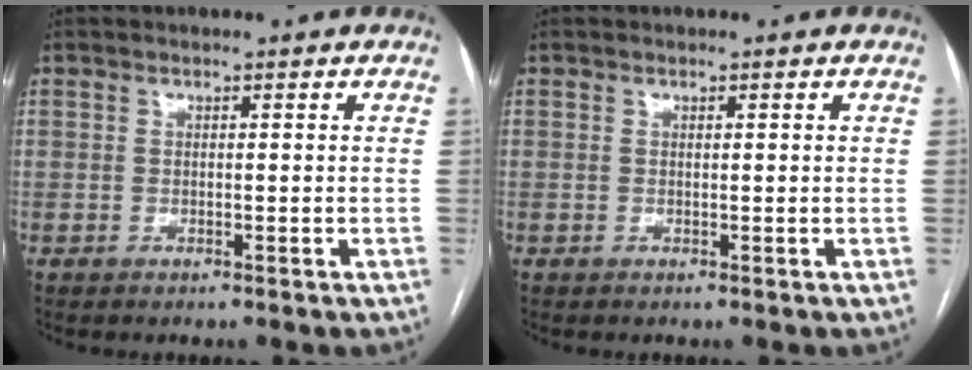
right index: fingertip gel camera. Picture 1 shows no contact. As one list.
[{"total": 0.0}]